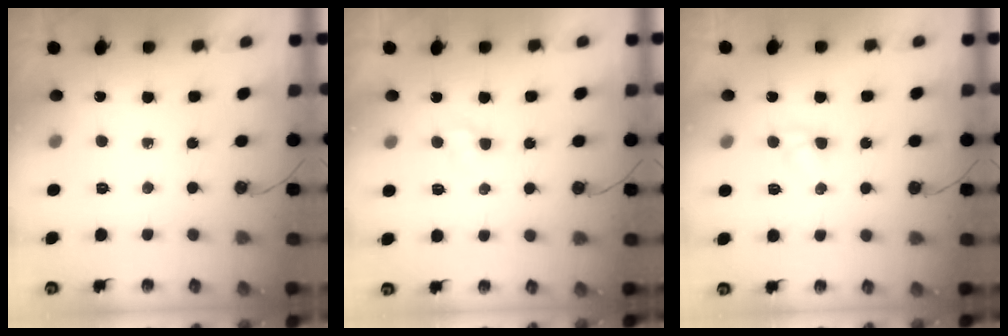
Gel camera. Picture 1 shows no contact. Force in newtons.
{"total": 2.4, "press": 2.4, "slide": 0.3}
{"total": 2.8, "press": 2.8, "slide": 0.2}